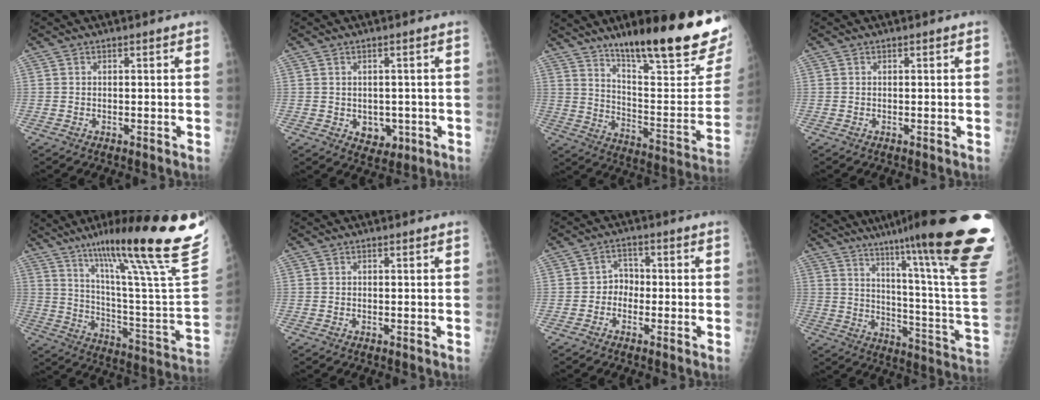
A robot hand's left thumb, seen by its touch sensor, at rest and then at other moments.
{"total": 4.4, "force": [-0.8, 3.5, 2.6], "torque": [-0.014, -0.002, 0.002]}
{"total": 28.0, "force": [18.9, 5.2, 19.9], "torque": [-0.264, -0.090, 0.286]}
{"total": 0.0}
{"total": 29.8, "force": [21.1, 1.0, 21.1], "torque": [-0.307, -0.116, 0.322]}
{"total": 0.0}
{"total": 3.0, "force": [-1.2, 2.5, 1.2], "torque": [0.004, 0.013, -0.028]}
{"total": 31.0, "force": [20.7, 2.0, 23.0], "torque": [-0.262, -0.100, 0.288]}